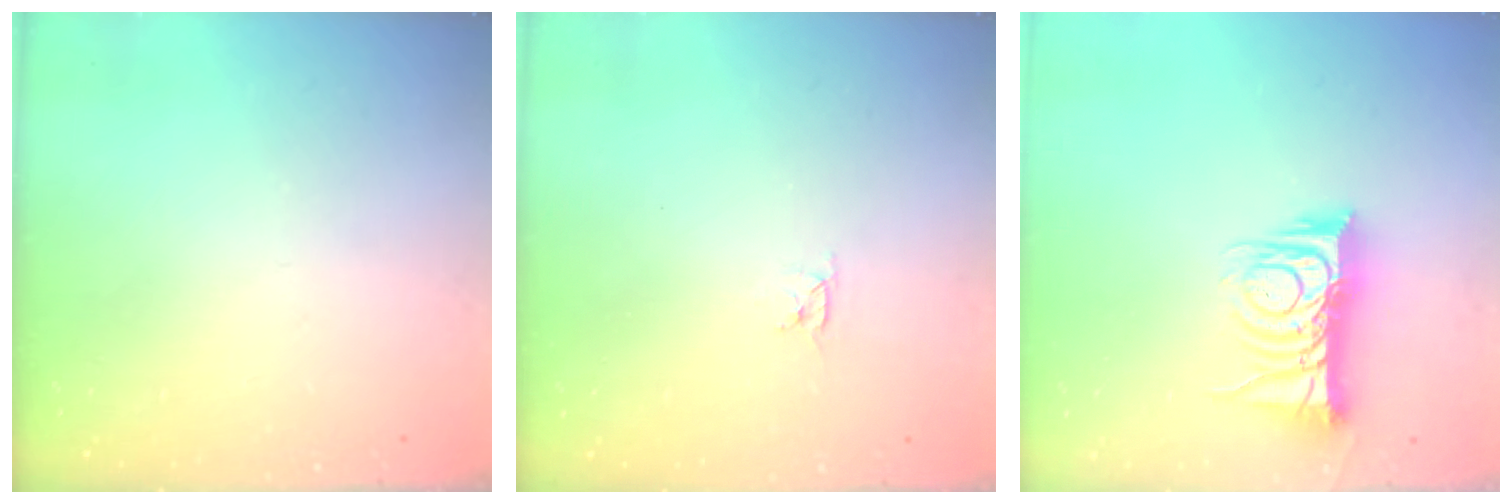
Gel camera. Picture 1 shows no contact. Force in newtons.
{"total": 2.8, "press": 2.8, "slide": 0.3}
{"total": 10.8, "press": 10.8, "slide": 0.7}